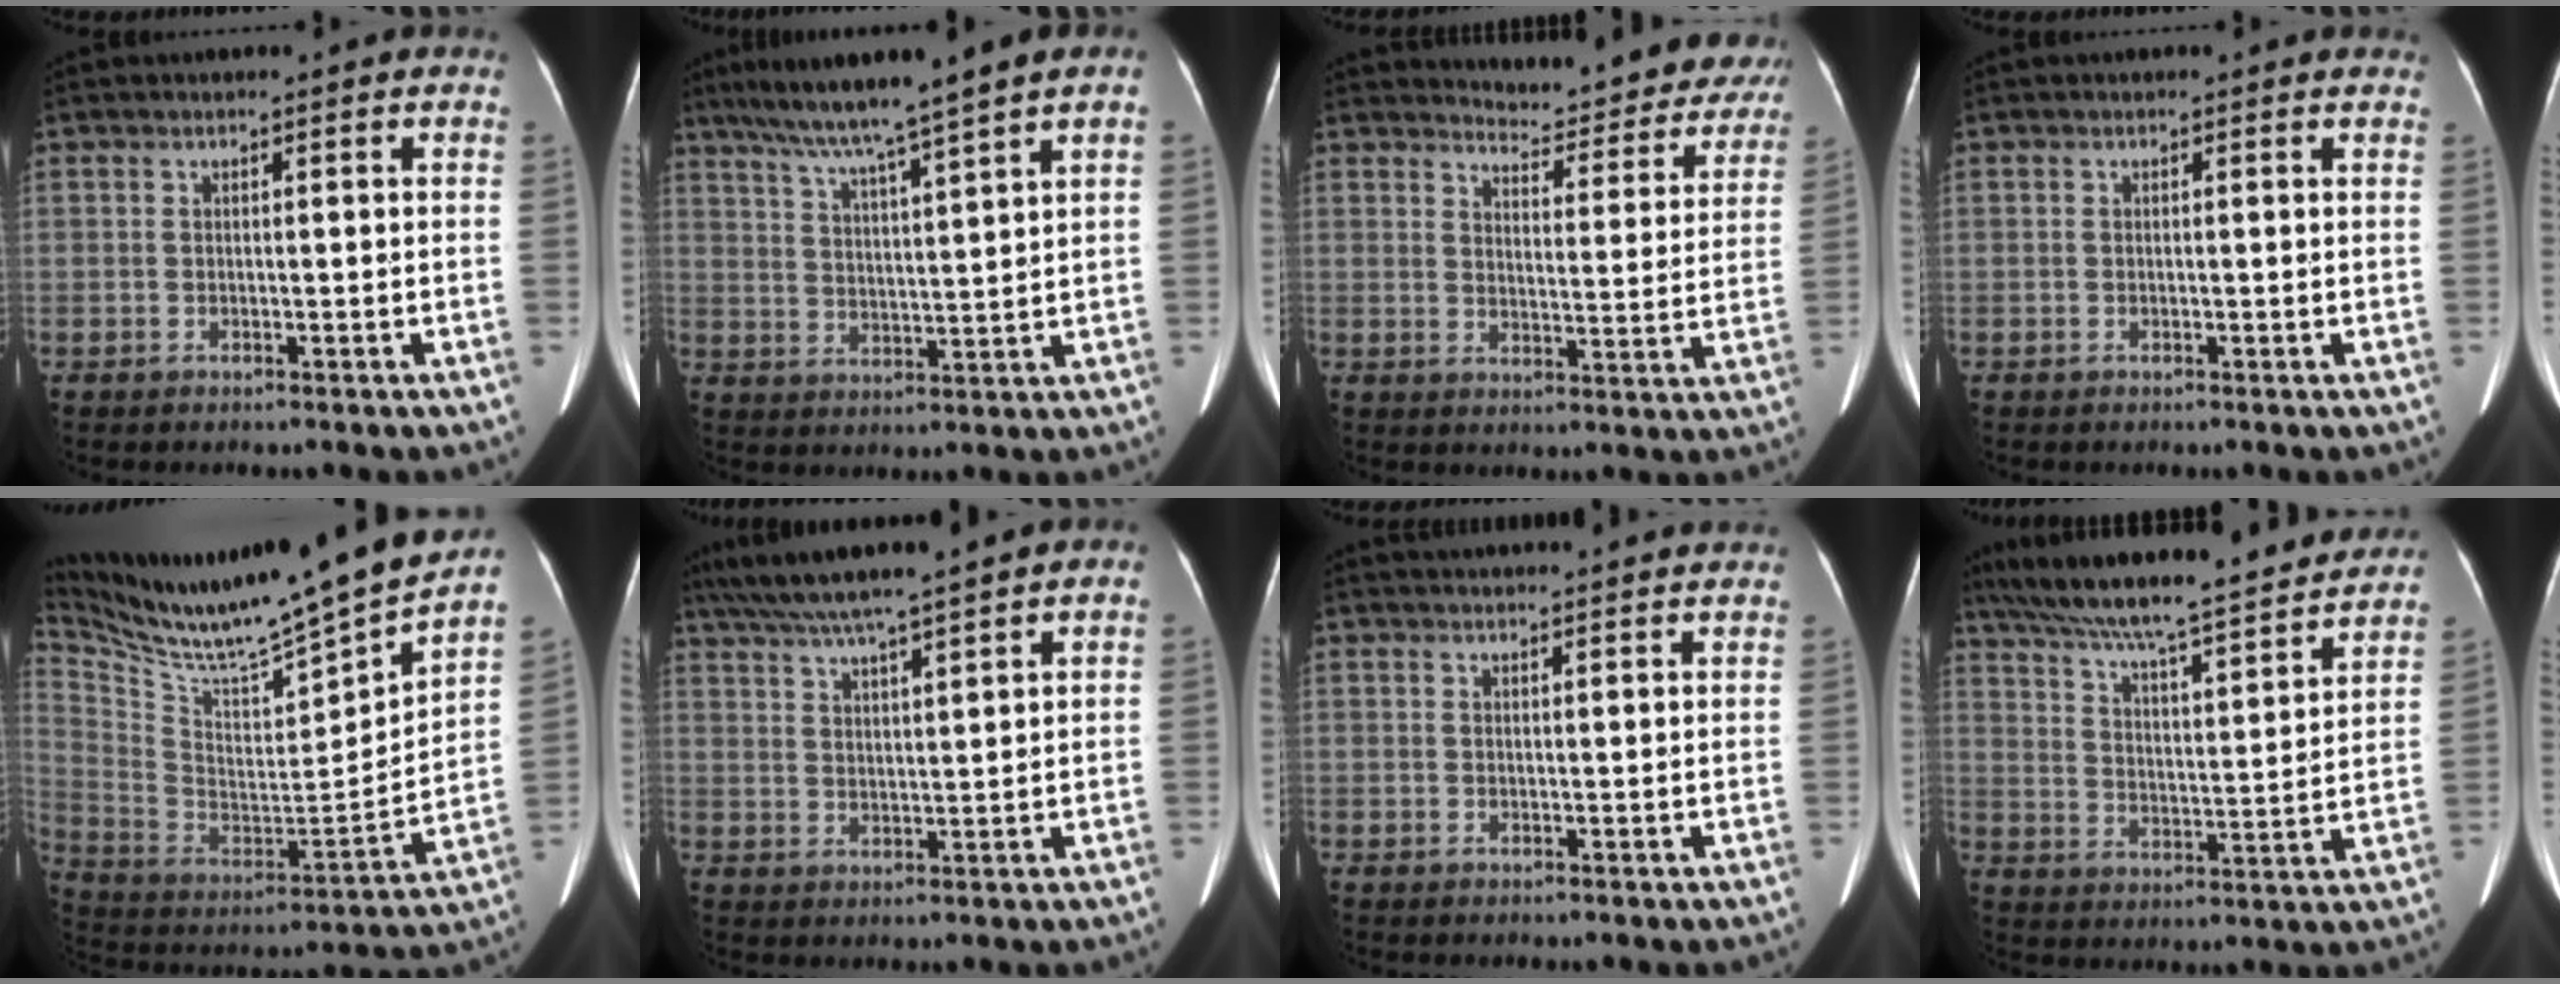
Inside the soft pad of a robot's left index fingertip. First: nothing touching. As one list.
[{"total": 10.5, "force": [8.0, -1.6, 6.6], "torque": [-0.110, 0.018, 0.136]}, {"total": 16.4, "force": [15.8, 3.4, 3.2], "torque": [-0.019, -0.056, 0.171]}, {"total": 2.8, "force": [2.5, 0.8, 0.8], "torque": [-0.012, 0.010, 0.016]}, {"total": 27.4, "force": [24.2, -0.2, 12.9], "torque": [-0.248, -0.072, 0.377]}, {"total": 12.4, "force": [10.6, -0.5, 6.4], "torque": [-0.117, 0.026, 0.173]}, {"total": 12.4, "force": [11.8, 0.5, 3.6], "torque": [-0.047, 0.023, 0.137]}, {"total": 24.9, "force": [21.9, 2.7, 11.6], "torque": [-0.201, -0.001, 0.314]}]